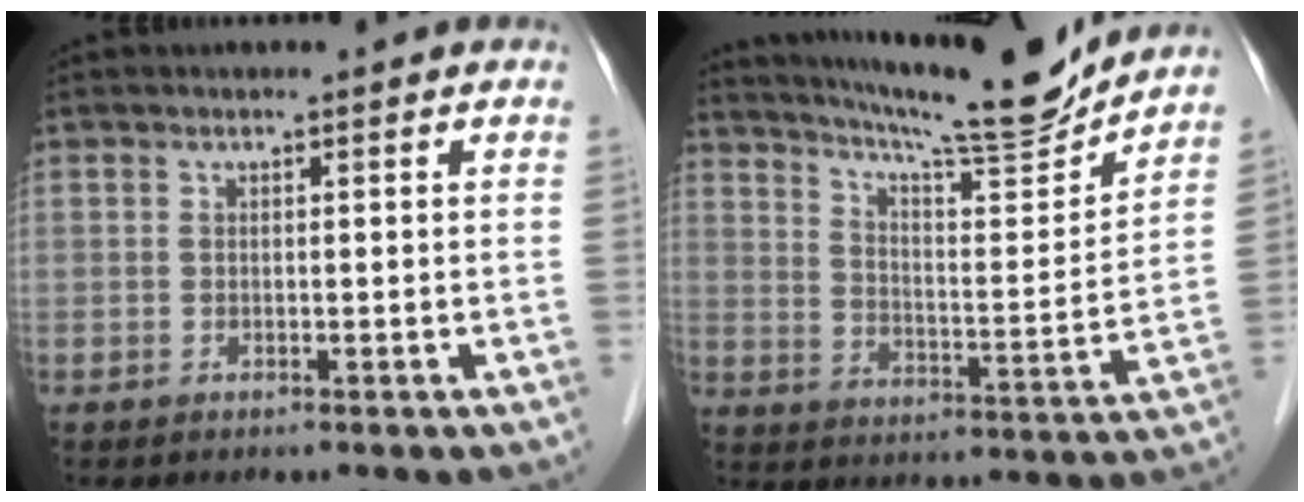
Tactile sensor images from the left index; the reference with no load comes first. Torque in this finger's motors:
{"motor_torque": [0.69, -0.98, 0.28, 0.06]}